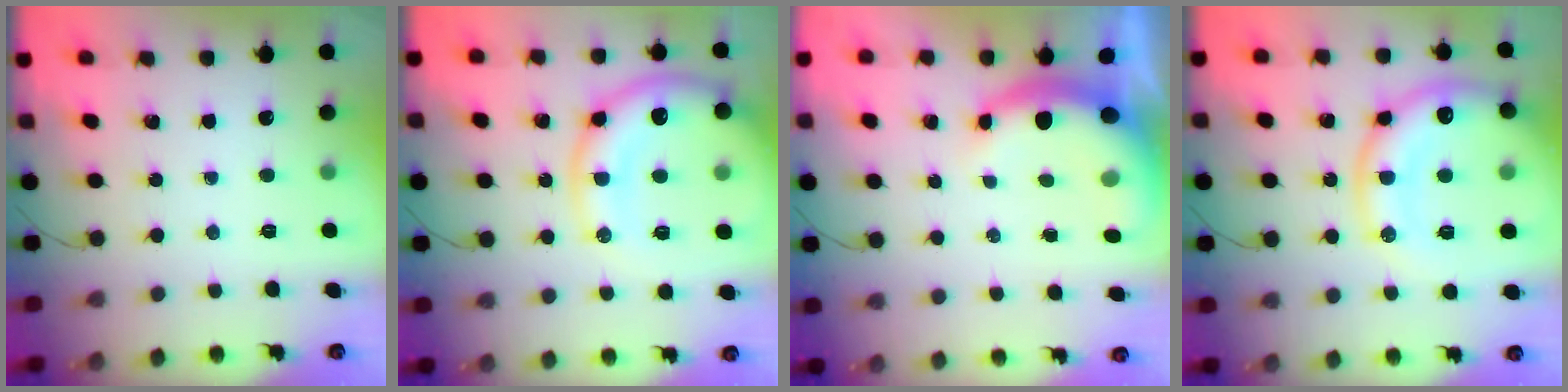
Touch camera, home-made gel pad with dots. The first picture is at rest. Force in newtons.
{"total": 16.0, "press": 15.7, "slide": 2.9}
{"total": 8.2, "press": 8.1, "slide": 1.4}
{"total": 21.3, "press": 21.1, "slide": 2.5}